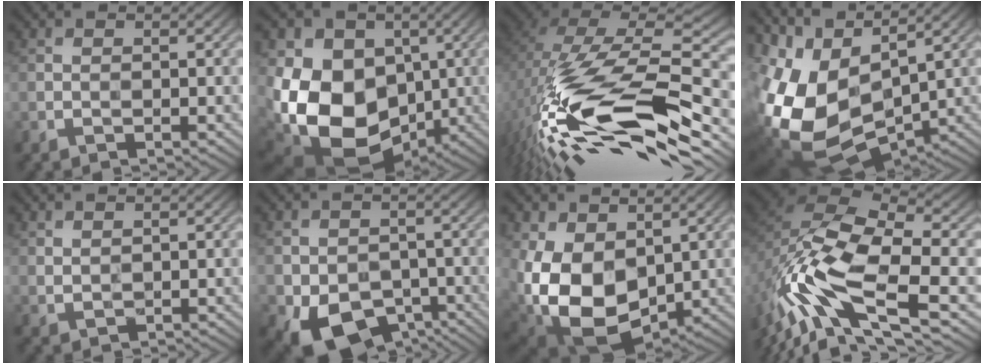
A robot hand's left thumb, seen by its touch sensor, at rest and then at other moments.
{"total": 18.2, "force": [-1.6, 14.1, 11.3], "torque": [-0.229, -0.030, -0.035]}
{"total": 19.0, "force": [-6.5, 8.0, 15.9], "torque": [-0.327, -0.026, -0.112]}
{"total": 15.6, "force": [-0.3, 9.0, 12.7], "torque": [-0.297, -0.029, 0.022]}
{"total": 1.1, "force": [1.0, 0.4, 0.0], "torque": [-0.004, 0.000, 0.026]}
{"total": 9.2, "force": [-4.3, 6.4, 5.1], "torque": [-0.093, -0.030, -0.061]}
{"total": 13.3, "force": [0.4, 9.5, 9.3], "torque": [-0.229, -0.026, 0.013]}
{"total": 15.1, "force": [-6.7, 6.6, 11.8], "torque": [-0.252, -0.018, -0.130]}